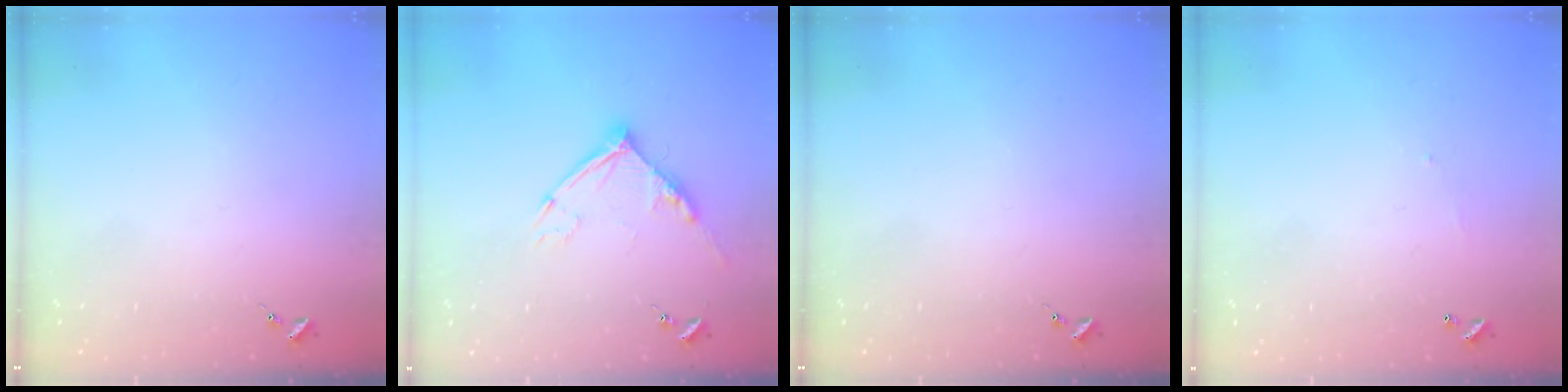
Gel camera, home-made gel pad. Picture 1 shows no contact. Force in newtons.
{"total": 10.7, "press": 10.6, "slide": 1.1}
{"total": 0.0}
{"total": 3.8, "press": 3.8, "slide": 0.1}